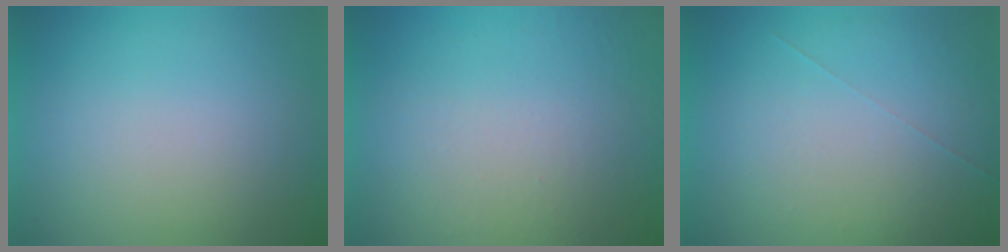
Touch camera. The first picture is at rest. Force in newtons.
{"total": 7.8}
{"total": 1.0}